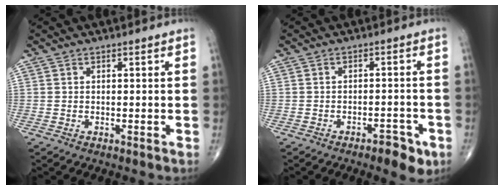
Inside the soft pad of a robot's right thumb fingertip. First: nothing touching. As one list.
[{"total": 4.9, "force": [-2.9, 1.9, 3.4], "torque": [-0.034, 0.013, -0.037]}]